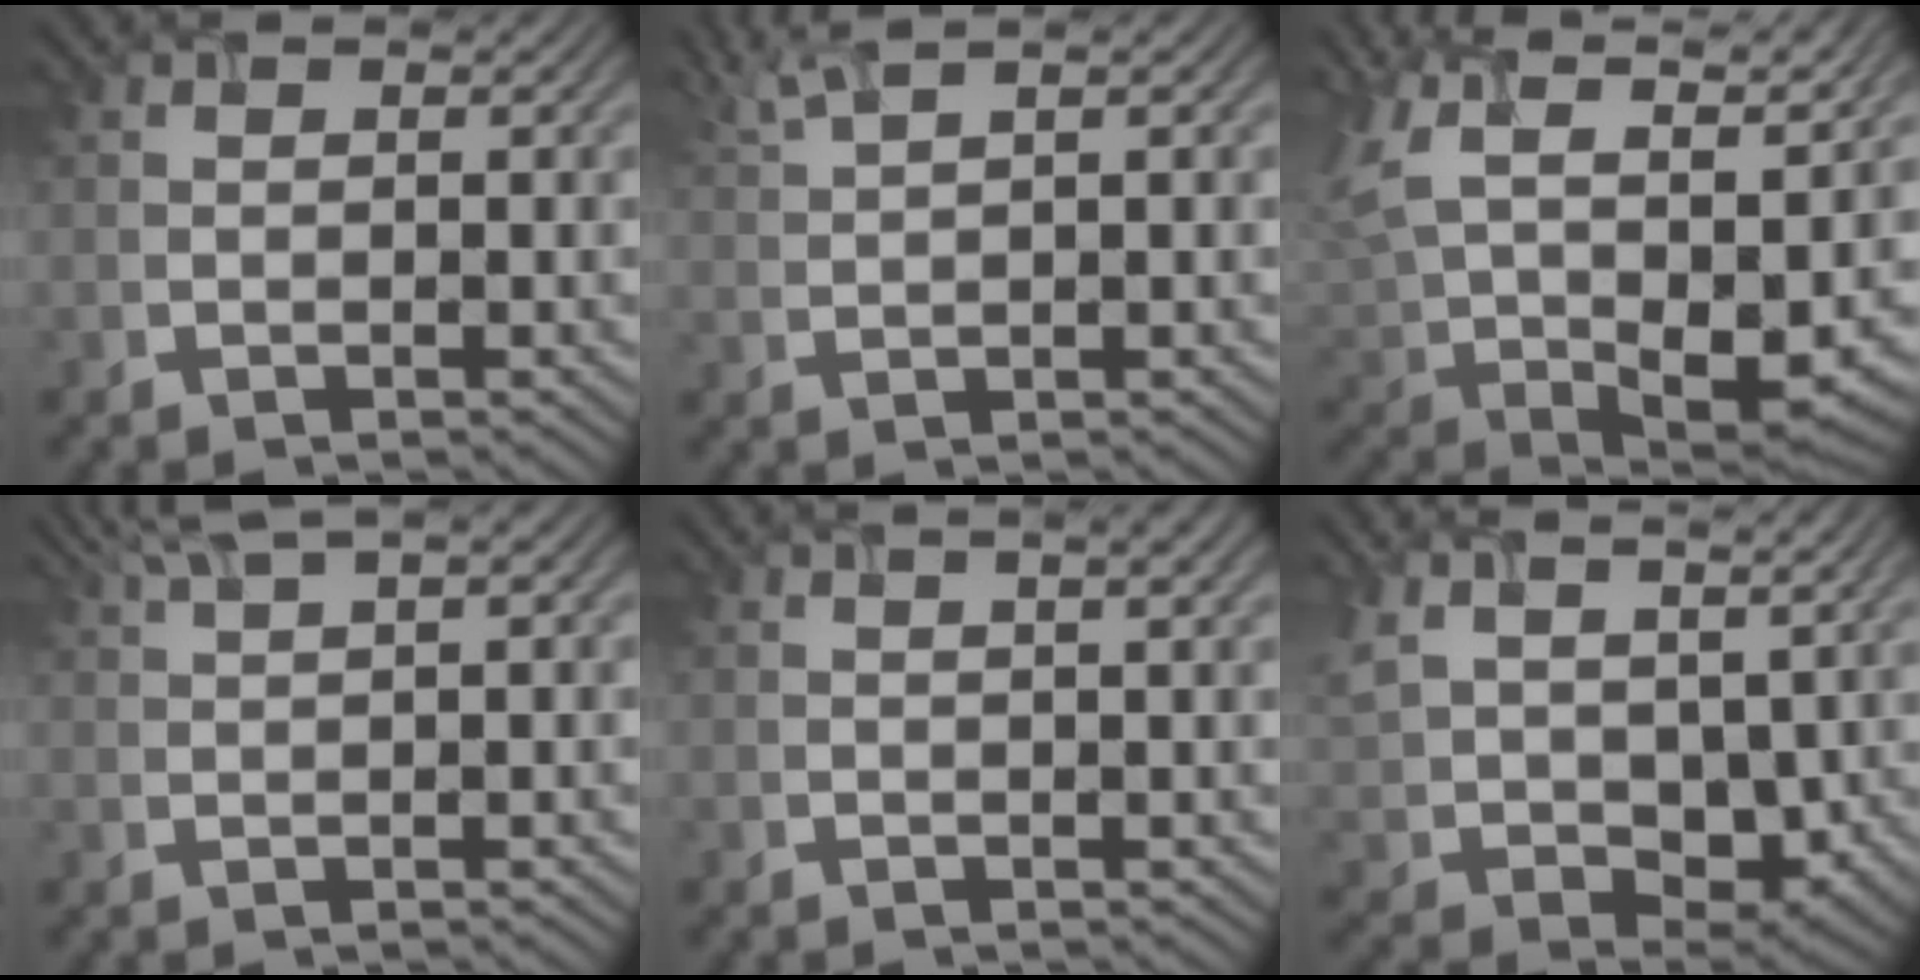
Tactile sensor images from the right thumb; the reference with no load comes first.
{"total": 3.4, "force": [2.2, 0.2, 2.6], "torque": [-0.042, 0.018, 0.045]}
{"total": 15.9, "force": [5.7, 9.2, 11.5], "torque": [-0.235, 0.015, 0.122]}
{"total": 3.8, "force": [2.3, 0.3, 3.0], "torque": [-0.052, 0.024, 0.047]}
{"total": 2.6, "force": [1.4, 0.3, 2.2], "torque": [-0.031, 0.009, 0.014]}
{"total": 11.7, "force": [5.8, 6.7, 7.7], "torque": [-0.190, -0.004, 0.125]}